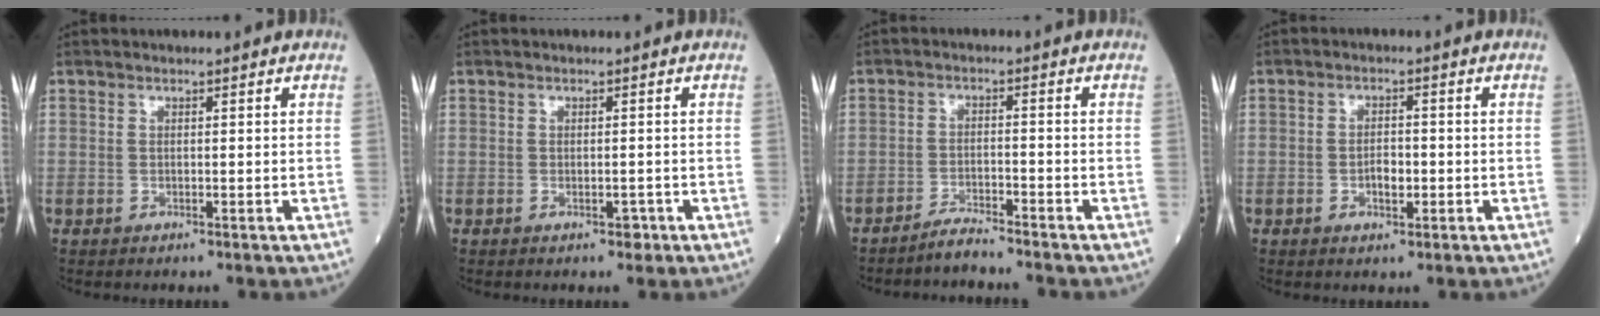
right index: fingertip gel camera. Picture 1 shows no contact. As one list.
[{"total": 1.6, "force": [-0.7, 0.8, 1.2], "torque": [-0.016, 0.000, -0.007]}, {"total": 3.3, "force": [-3.2, -0.2, 0.7], "torque": [-0.015, -0.013, -0.059]}, {"total": 3.1, "force": [-0.8, 1.5, 2.6], "torque": [-0.043, 0.004, -0.013]}]